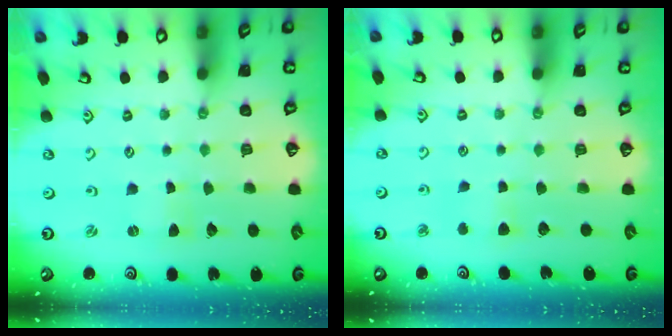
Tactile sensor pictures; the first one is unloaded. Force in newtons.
{"total": 5.4, "press": 5.2, "slide": 1.1}